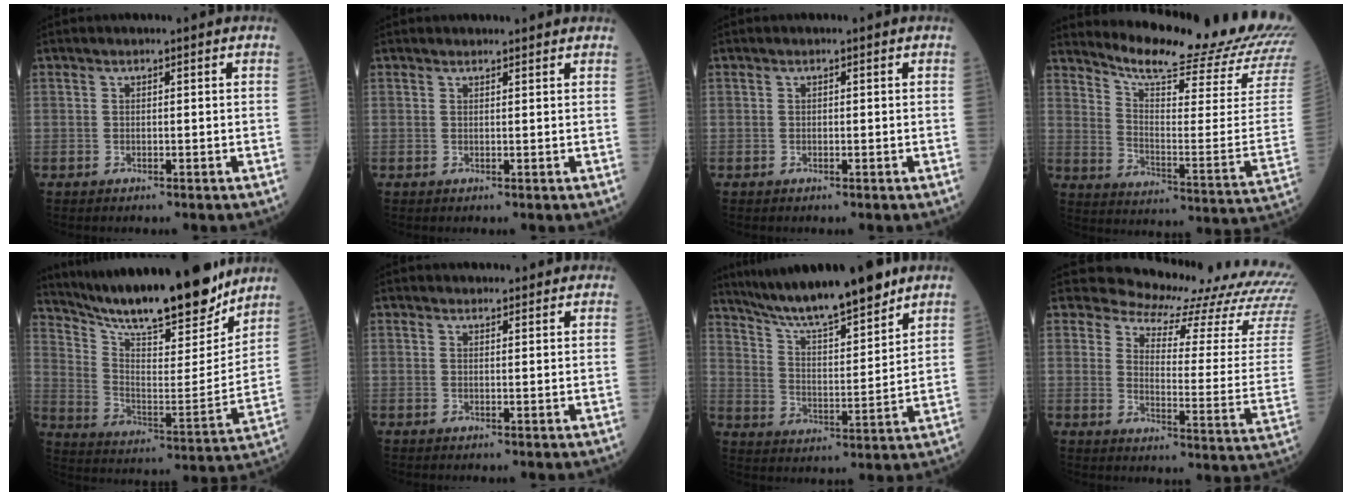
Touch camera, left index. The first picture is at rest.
{"total": 2.1, "force": [2.1, 0.4, 0.3], "torque": [-0.012, 0.007, 0.023]}
{"total": 0.0}
{"total": 21.7, "force": [20.5, -0.6, 7.0], "torque": [-0.131, -0.123, 0.268]}
{"total": 24.2, "force": [21.2, 3.5, 11.1], "torque": [-0.194, -0.038, 0.321]}
{"total": 3.9, "force": [3.6, 1.2, 0.6], "torque": [-0.005, 0.009, 0.037]}
{"total": 16.5, "force": [13.9, 1.7, 8.7], "torque": [-0.145, 0.003, 0.236]}
{"total": 18.7, "force": [17.8, 2.4, 5.2], "torque": [-0.078, -0.121, 0.189]}